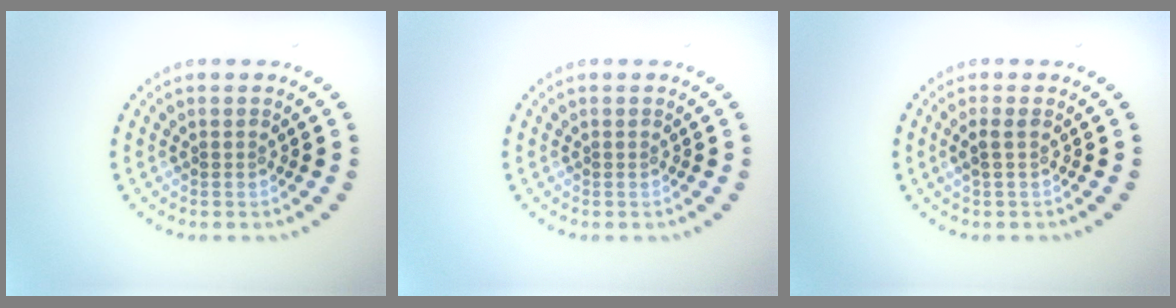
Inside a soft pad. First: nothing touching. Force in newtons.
{"total": 0.0}
{"total": 1.2, "press": 1.0, "slide": 0.6}